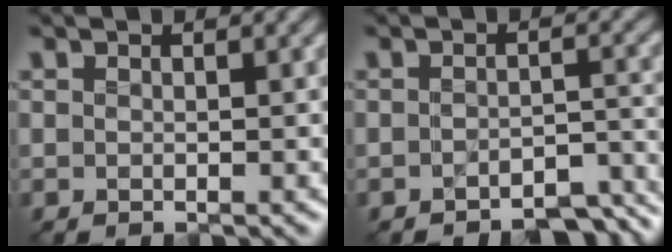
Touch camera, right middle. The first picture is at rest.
{"total": 3.9, "force": [-3.4, 1.0, 1.5], "torque": [-0.012, -0.001, -0.043]}